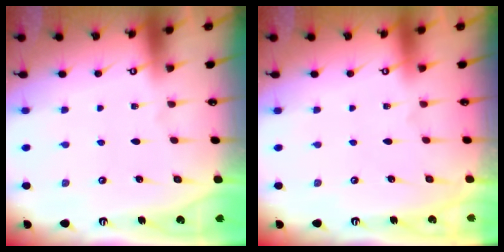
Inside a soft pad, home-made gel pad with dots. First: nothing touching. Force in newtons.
{"total": 0.0}